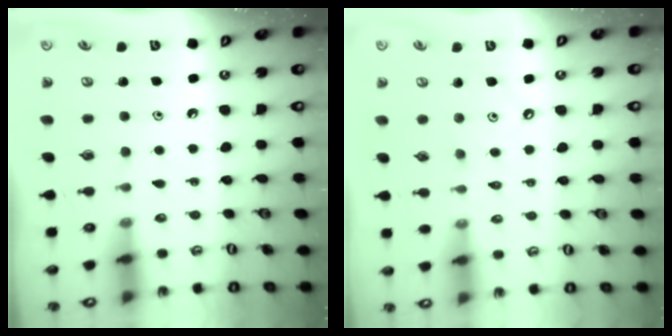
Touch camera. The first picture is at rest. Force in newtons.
{"total": 1.6, "press": 1.6, "slide": 0.1}